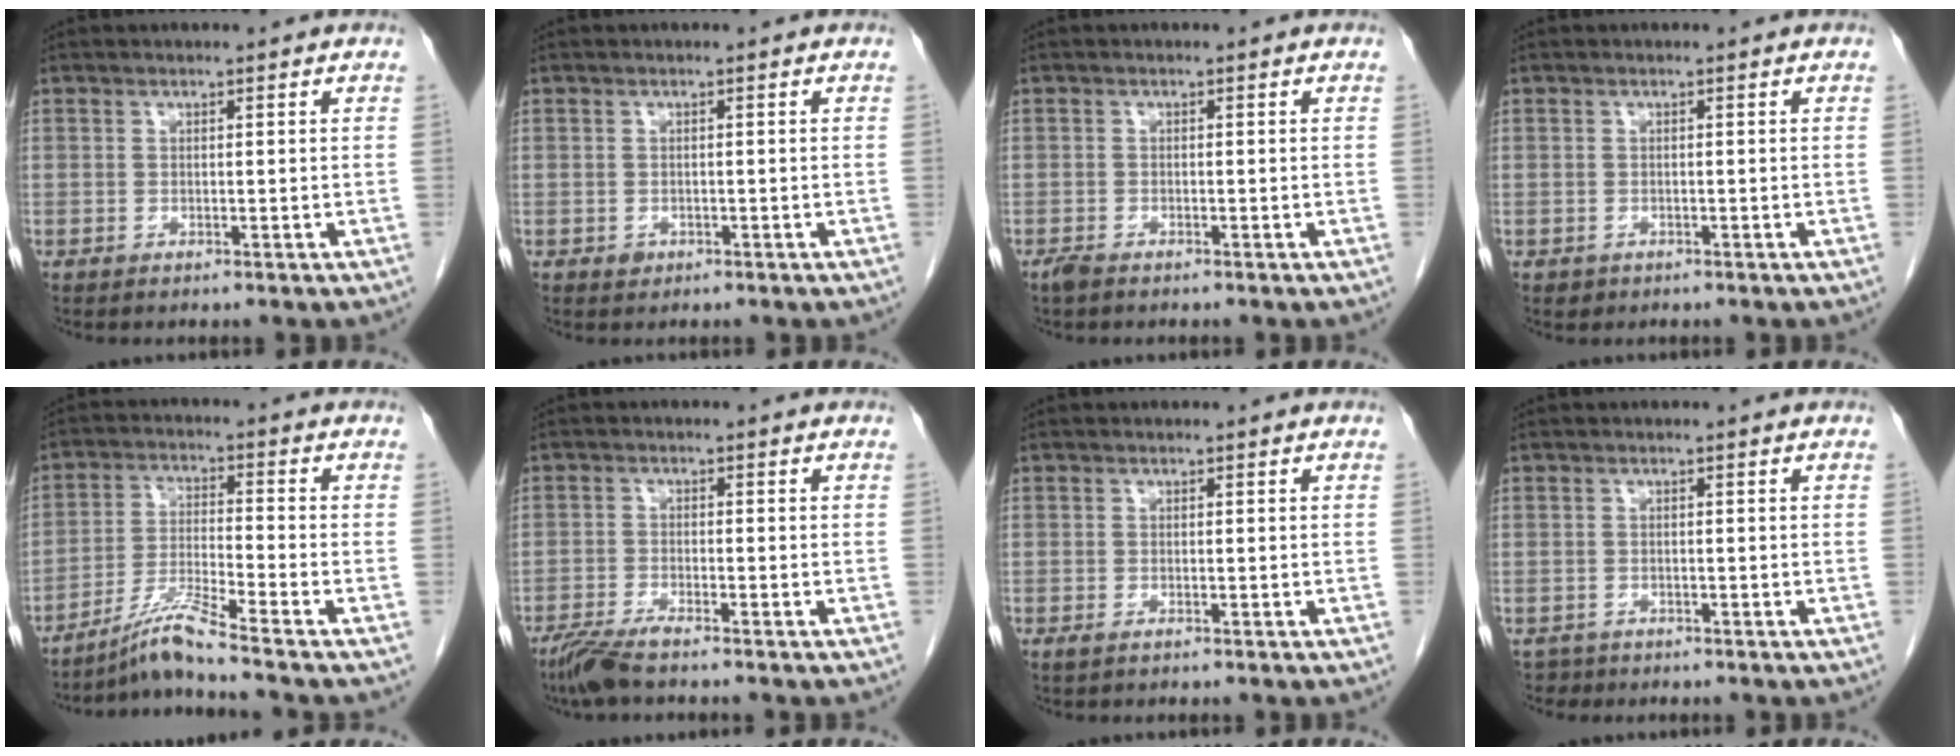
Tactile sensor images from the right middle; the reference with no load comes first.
{"total": 1.0, "force": [-0.5, 0.8, 0.3], "torque": [-0.003, 0.003, -0.004]}
{"total": 1.5, "force": [-1.2, 0.4, 0.7], "torque": [-0.022, -0.004, -0.021]}
{"total": 0.8, "force": [-0.4, 0.7, 0.1], "torque": [-0.005, 0.003, -0.002]}
{"total": 6.8, "force": [-5.7, -1.8, 3.2], "torque": [-0.065, -0.024, -0.111]}
{"total": 4.3, "force": [-3.5, 0.2, 2.5], "torque": [-0.054, -0.013, -0.072]}
{"total": 0.7, "force": [-0.5, 0.1, 0.5], "torque": [-0.010, -0.002, -0.006]}
{"total": 1.3, "force": [-1.0, 0.8, -0.3], "torque": [0.000, 0.002, -0.015]}